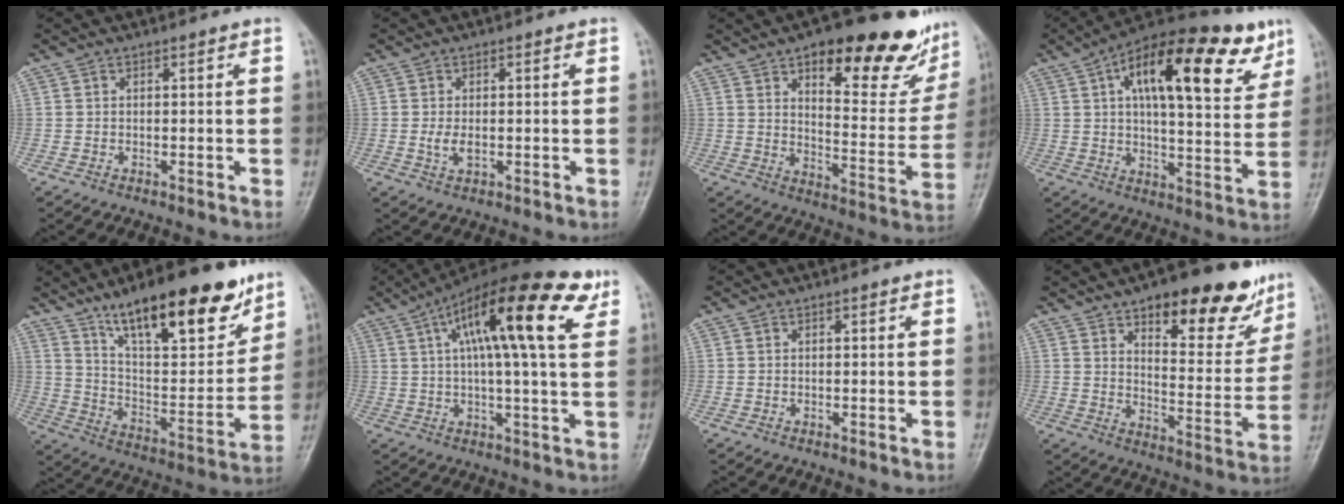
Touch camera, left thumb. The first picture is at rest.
{"total": 2.5, "force": [-0.3, 1.4, 2.1], "torque": [-0.043, -0.005, -0.007]}
{"total": 22.4, "force": [14.1, 8.6, 15.2], "torque": [-0.142, -0.064, 0.195]}
{"total": 22.5, "force": [10.4, 9.0, 17.8], "torque": [-0.236, -0.007, 0.154]}
{"total": 23.2, "force": [15.2, 7.6, 15.8], "torque": [-0.205, -0.062, 0.253]}
{"total": 19.7, "force": [7.7, 5.2, 17.4], "torque": [-0.259, 0.013, 0.110]}
{"total": 0.0}
{"total": 19.4, "force": [12.6, 7.8, 12.6], "torque": [-0.108, -0.065, 0.181]}